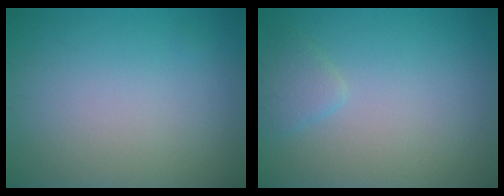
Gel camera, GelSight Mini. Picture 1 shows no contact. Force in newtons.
{"total": 1.5, "press": 1.5, "slide": 0.2}